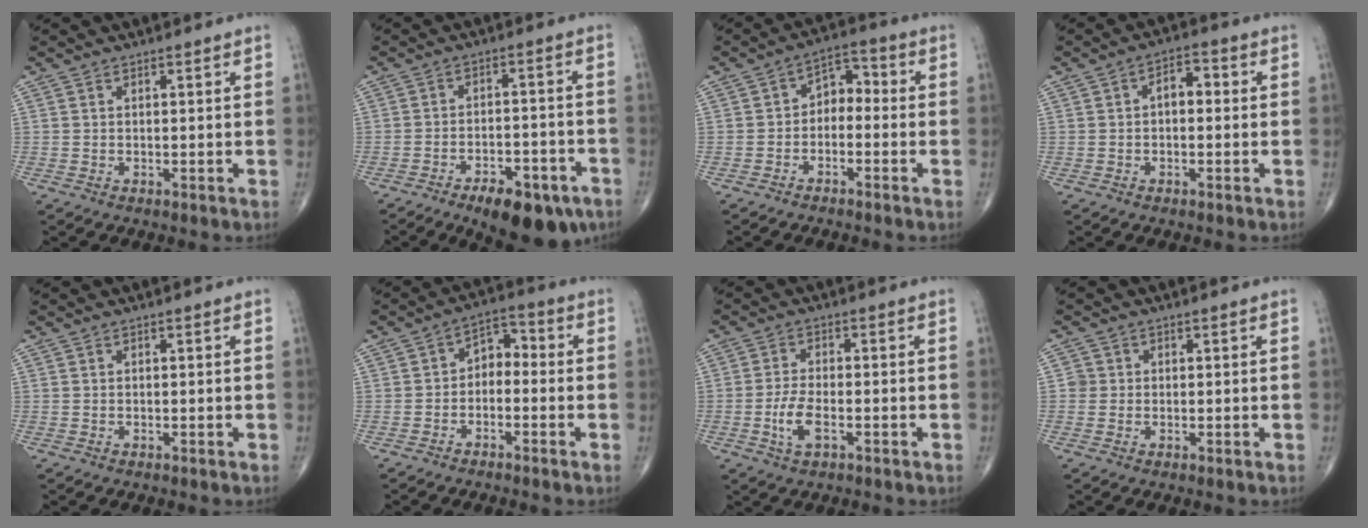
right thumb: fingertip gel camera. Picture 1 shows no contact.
{"total": 13.1, "force": [-8.2, 5.7, 8.5], "torque": [-0.100, 0.042, -0.114]}
{"total": 5.5, "force": [-1.4, 3.8, 3.7], "torque": [-0.035, 0.038, -0.040]}
{"total": 4.3, "force": [0.1, 2.6, 3.4], "torque": [-0.037, 0.017, -0.010]}
{"total": 0.0}
{"total": 5.3, "force": [-1.4, 3.7, 3.6], "torque": [-0.038, 0.038, -0.039]}
{"total": 5.1, "force": [-1.8, 2.2, 4.2], "torque": [-0.089, 0.008, -0.033]}
{"total": 1.7, "force": [0.0, 1.7, 0.1], "torque": [0.009, 0.006, -0.003]}